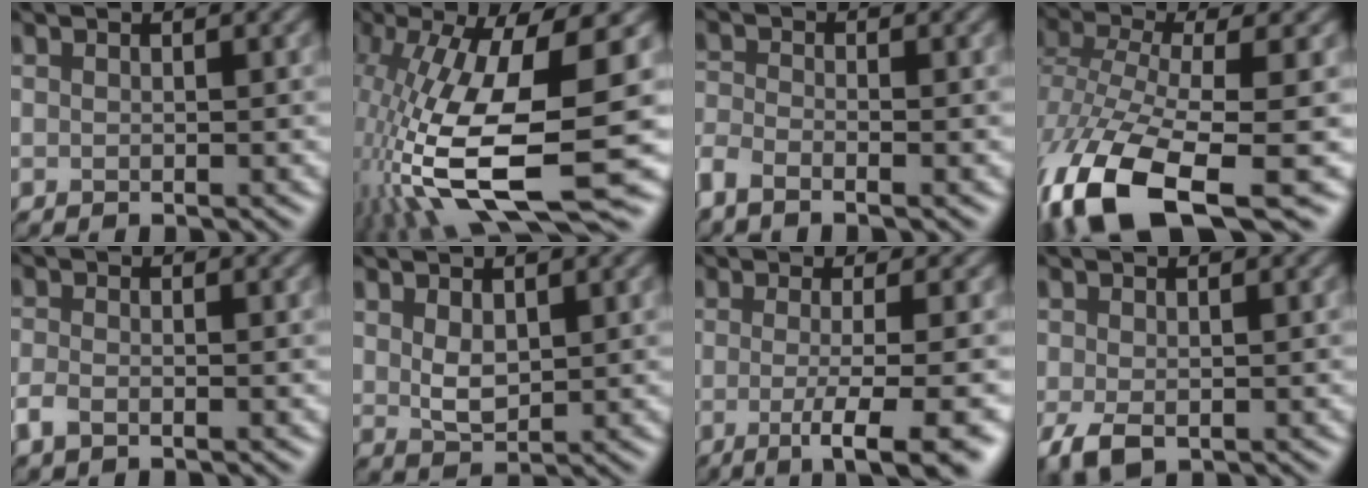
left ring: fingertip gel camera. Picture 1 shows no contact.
{"total": 13.8, "force": [-2.3, 4.0, 13.0], "torque": [-0.268, -0.008, -0.018]}
{"total": 2.8, "force": [-2.4, 0.5, 1.4], "torque": [-0.043, -0.008, -0.049]}
{"total": 14.2, "force": [-7.8, 4.8, 10.9], "torque": [-0.243, -0.033, -0.121]}
{"total": 1.5, "force": [-1.0, 0.3, 1.1], "torque": [-0.031, 0.002, -0.016]}
{"total": 2.4, "force": [0.7, 1.3, 1.9], "torque": [-0.049, -0.007, 0.025]}
{"total": 7.6, "force": [-2.8, 1.6, 6.9], "torque": [-0.081, -0.010, -0.037]}
{"total": 1.9, "force": [-0.5, 0.8, 1.6], "torque": [-0.043, 0.000, 0.000]}